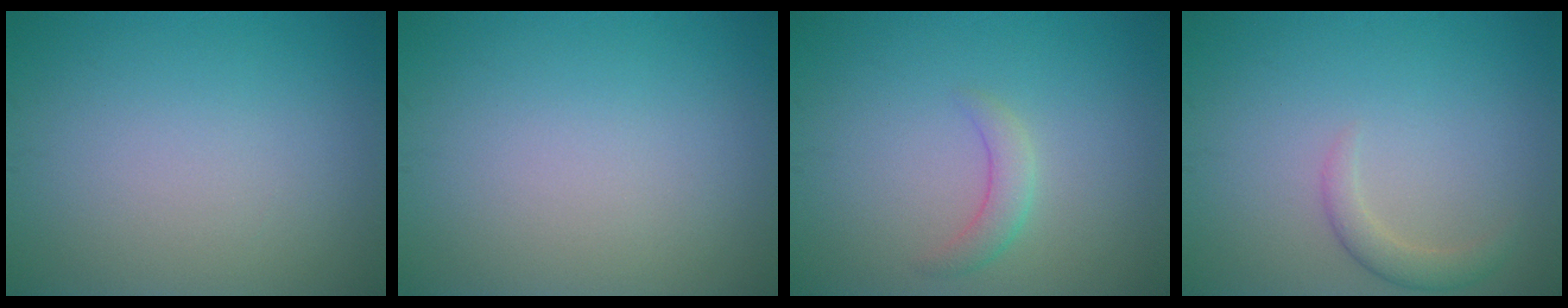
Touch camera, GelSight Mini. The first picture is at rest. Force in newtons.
{"total": 0.0}
{"total": 1.8, "press": 1.8, "slide": 0.2}
{"total": 1.8, "press": 1.8, "slide": 0.2}